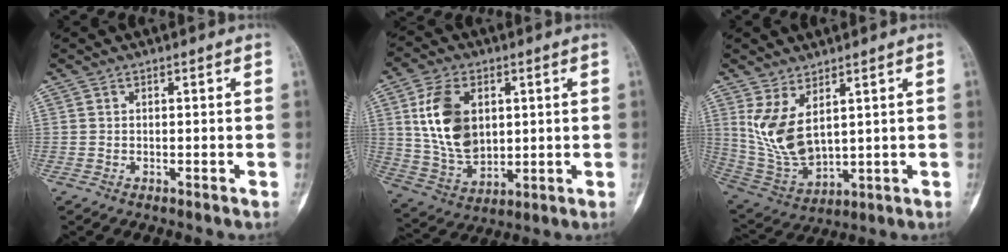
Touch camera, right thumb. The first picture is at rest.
{"total": 14.3, "force": [3.3, 9.3, 10.4], "torque": [-0.180, -0.013, 0.074]}
{"total": 11.0, "force": [3.9, 5.5, 8.8], "torque": [-0.172, -0.029, 0.100]}